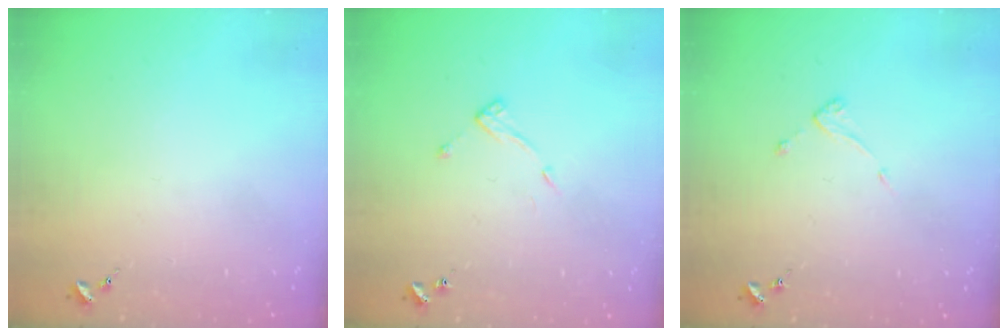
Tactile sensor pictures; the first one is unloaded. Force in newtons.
{"total": 7.5, "press": 7.5, "slide": 0.5}
{"total": 3.6, "press": 3.6, "slide": 0.2}